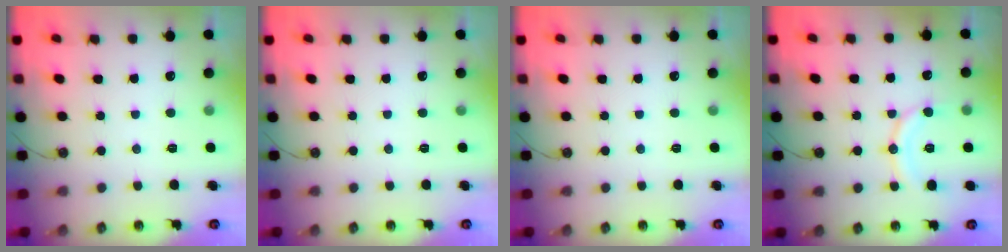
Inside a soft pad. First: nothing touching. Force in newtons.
{"total": 0.0}
{"total": 0.0}
{"total": 10.5, "press": 10.5, "slide": 1.1}